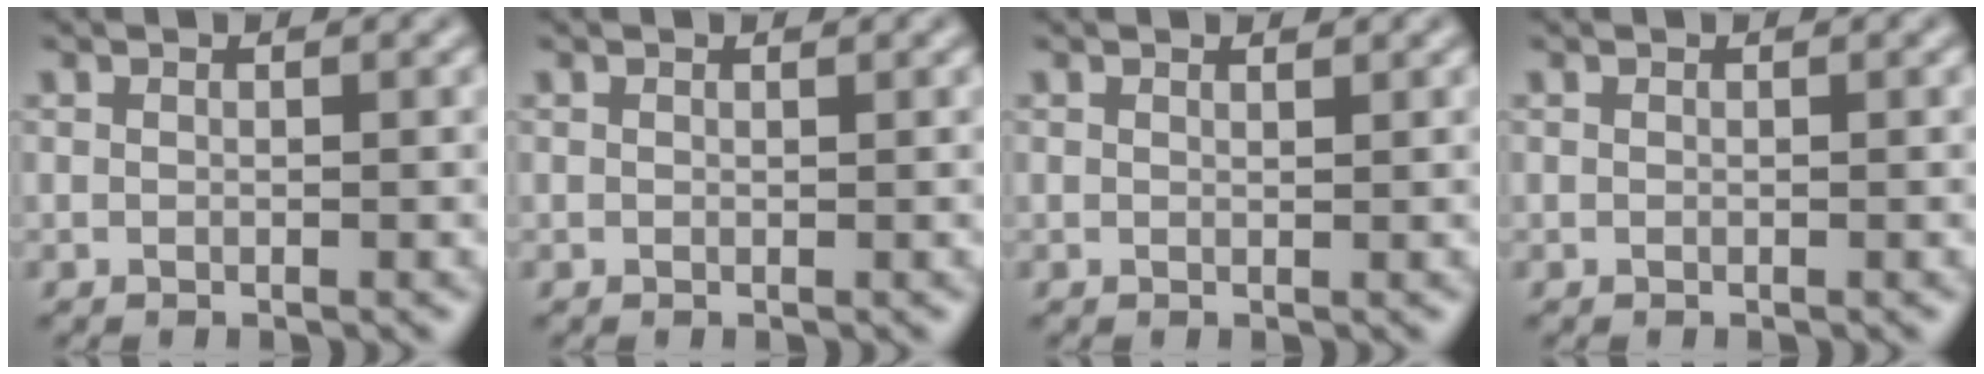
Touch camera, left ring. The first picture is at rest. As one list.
[{"total": 0.0}, {"total": 0.8, "force": [0.8, 0.1, 0.1], "torque": [-0.001, 0.001, 0.005]}, {"total": 0.0}]